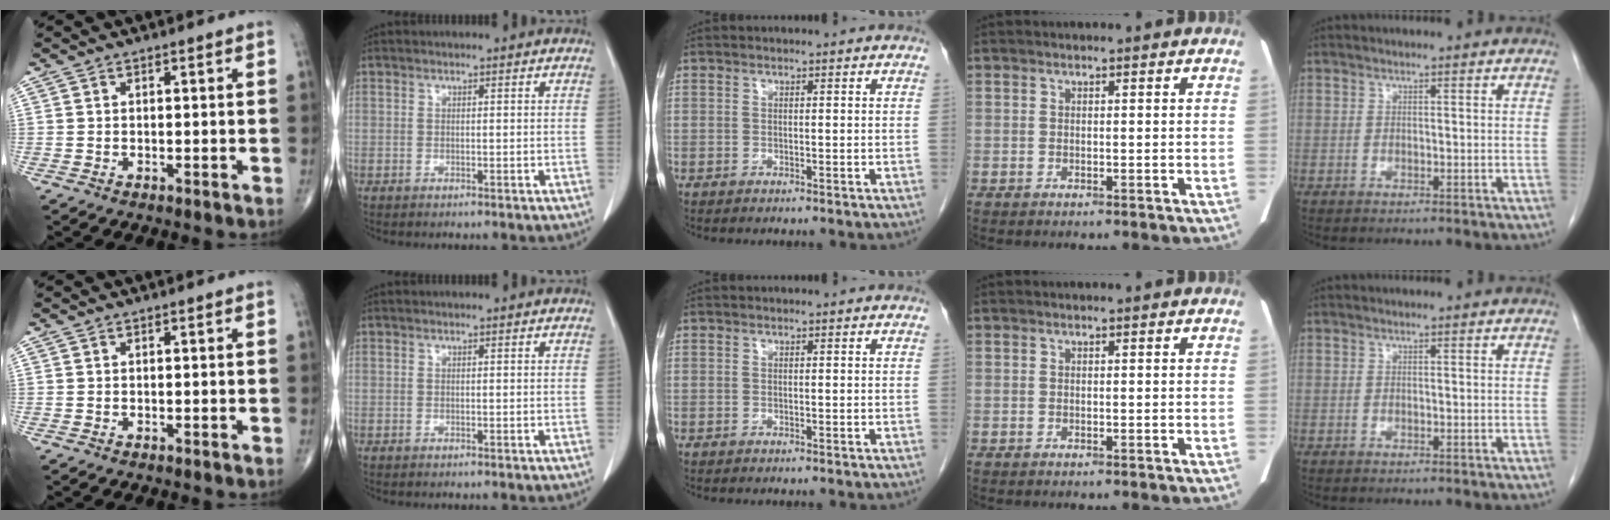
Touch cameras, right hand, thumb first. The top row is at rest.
{}